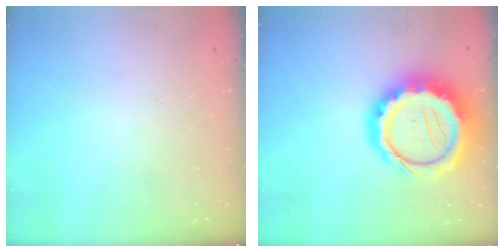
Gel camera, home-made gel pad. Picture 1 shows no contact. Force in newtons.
{"total": 18.9, "press": 18.5, "slide": 4.1}